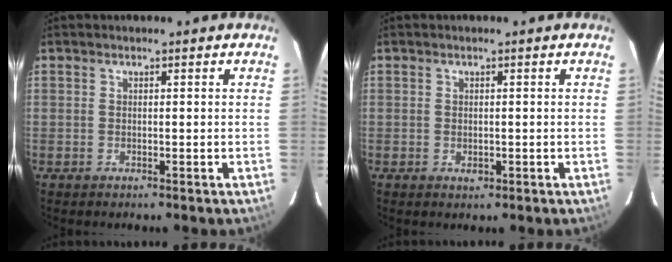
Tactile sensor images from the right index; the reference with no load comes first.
{"total": 1.2, "force": [-0.3, 1.0, 0.7], "torque": [-0.010, 0.000, -0.003]}